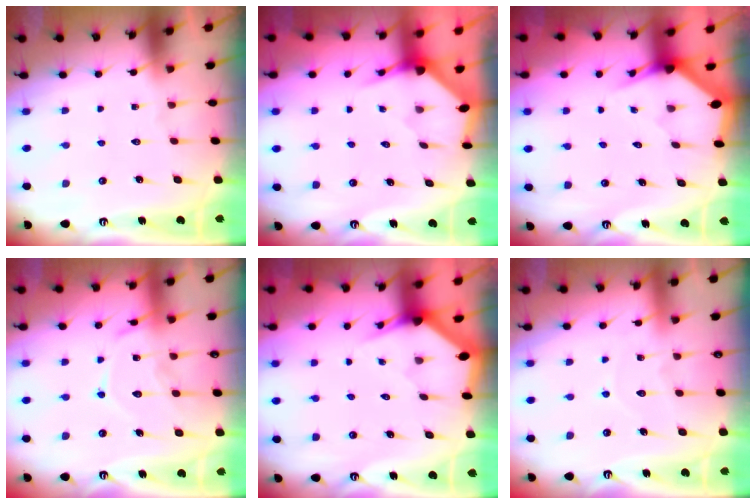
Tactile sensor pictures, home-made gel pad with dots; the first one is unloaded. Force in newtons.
{"total": 3.2, "press": 3.2, "slide": 0.1}
{"total": 2.8, "press": 2.8, "slide": 0.1}
{"total": 14.1, "press": 14.0, "slide": 1.3}
{"total": 2.9, "press": 2.9, "slide": 0.1}
{"total": 6.3, "press": 6.3, "slide": 0.4}